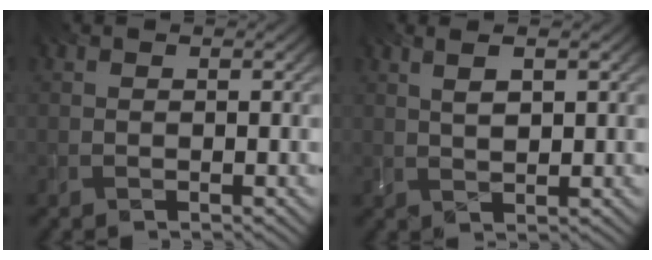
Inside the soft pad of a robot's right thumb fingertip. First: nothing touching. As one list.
[{"total": 2.7, "force": [1.1, 0.7, 2.3], "torque": [-0.051, -0.002, 0.026]}]